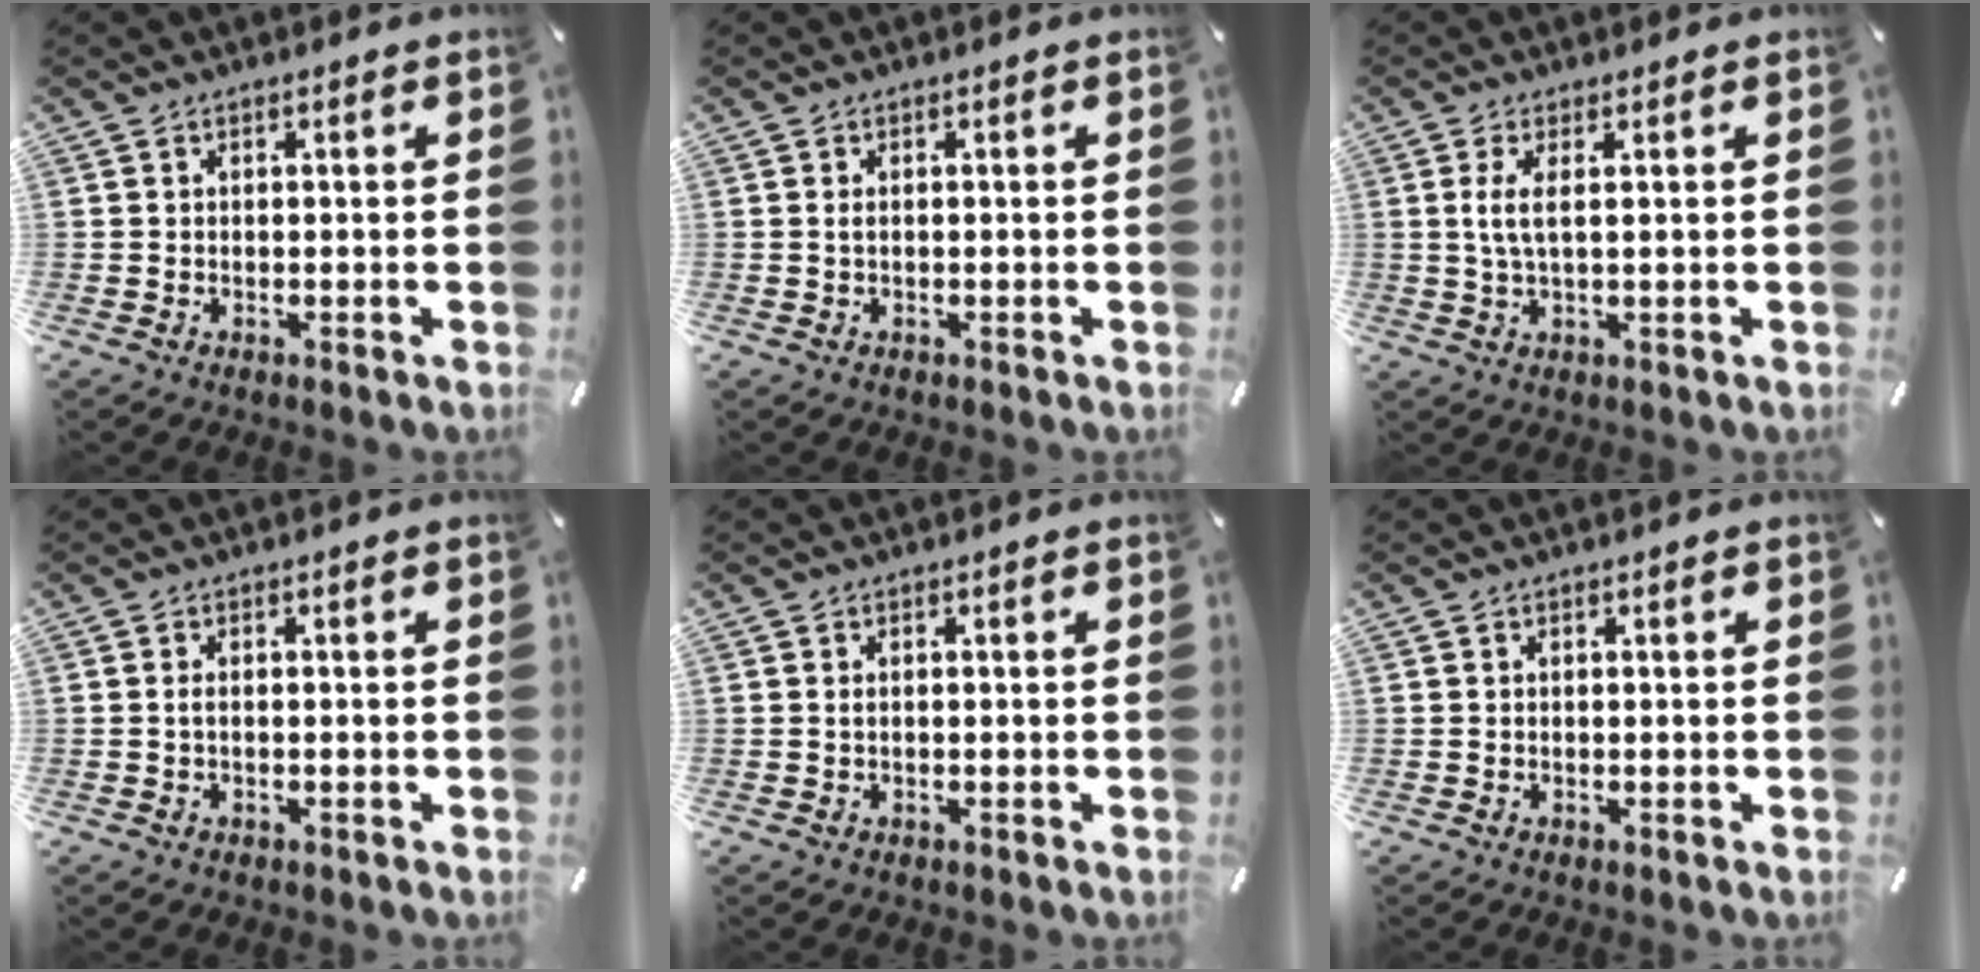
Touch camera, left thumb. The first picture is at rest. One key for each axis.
{"total": 1.1, "fx": 0.0, "fy": 0.4, "fz": 1.0, "tx": -0.019, "ty": 0.001, "tz": -0.001}
{"total": 4.4, "fx": 1.0, "fy": 1.0, "fz": 4.2, "tx": -0.092, "ty": -0.005, "tz": 0.014}
{"total": 1.2, "fx": -0.3, "fy": 0.5, "fz": 1.1, "tx": -0.021, "ty": -0.001, "tz": -0.005}
{"total": 0.8, "fx": -0.1, "fy": 0.4, "fz": 0.7, "tx": -0.014, "ty": 0.001, "tz": -0.002}
{"total": 0.0}